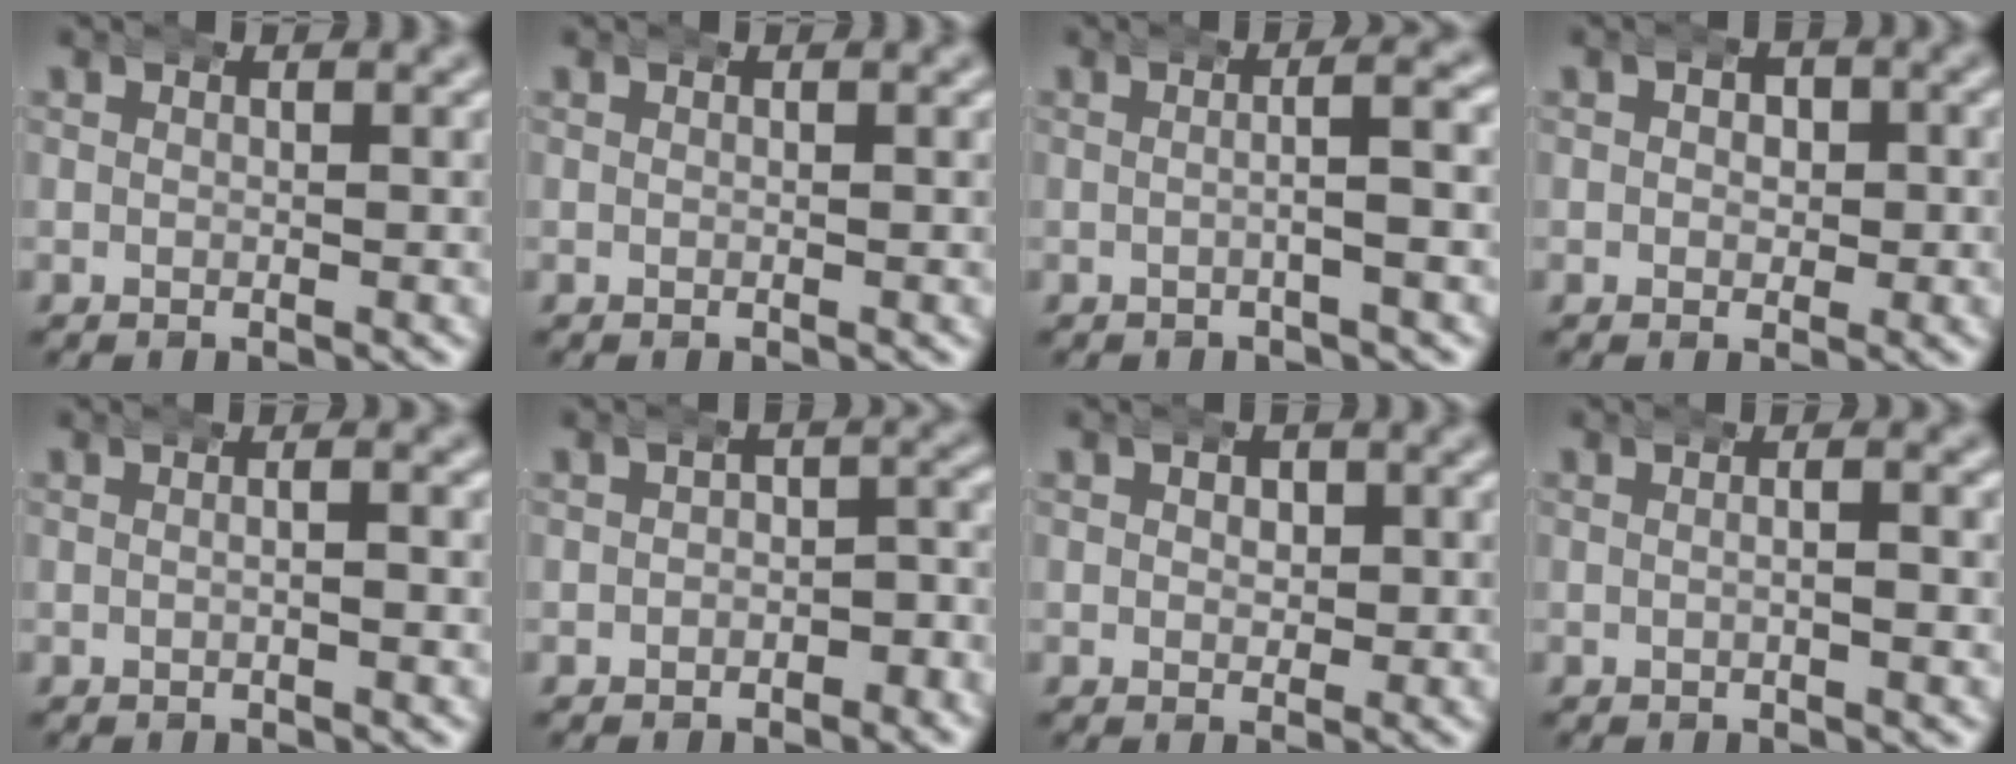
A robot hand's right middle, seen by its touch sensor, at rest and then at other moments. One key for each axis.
{"total": 0.0}
{"total": 2.4, "fx": 0.0, "fy": 0.1, "fz": 2.4, "tx": -0.026, "ty": 0.015, "tz": -0.010}
{"total": 1.8, "fx": 0.0, "fy": 1.6, "fz": 0.9, "tx": -0.002, "ty": 0.001, "tz": -0.006}
{"total": 1.0, "fx": -0.2, "fy": 0.2, "fz": 0.9, "tx": -0.004, "ty": 0.007, "tz": -0.010}
{"total": 2.8, "fx": -2.2, "fy": 1.6, "fz": 0.6, "tx": -0.001, "ty": -0.006, "tz": -0.036}
{"total": 1.5, "fx": 0.2, "fy": 1.3, "fz": 0.8, "tx": -0.002, "ty": -0.003, "tz": 0.000}
{"total": 1.3, "fx": -0.1, "fy": 0.3, "fz": 1.3, "tx": -0.010, "ty": 0.009, "tz": -0.010}